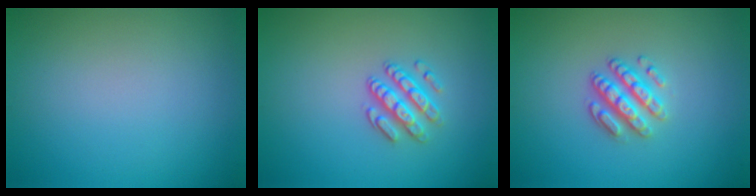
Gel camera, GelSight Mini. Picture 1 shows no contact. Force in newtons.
{"total": 2.7, "press": 2.4, "slide": 1.2}
{"total": 3.0, "press": 2.6, "slide": 1.5}